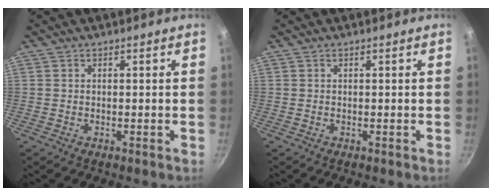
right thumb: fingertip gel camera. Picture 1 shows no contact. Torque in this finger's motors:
{"motor_torque": [0.00, 0.00, 0.00, 0.00, 0.00]}